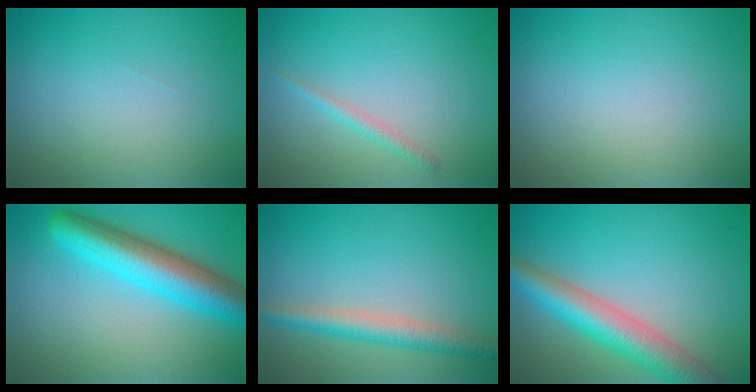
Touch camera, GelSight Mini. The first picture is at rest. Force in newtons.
{"total": 1.2, "press": 1.2, "slide": 0.0}
{"total": 0.0}
{"total": 7.7, "press": 7.7, "slide": 0.4}
{"total": 3.7, "press": 3.7, "slide": 0.1}
{"total": 7.1, "press": 7.1, "slide": 0.5}